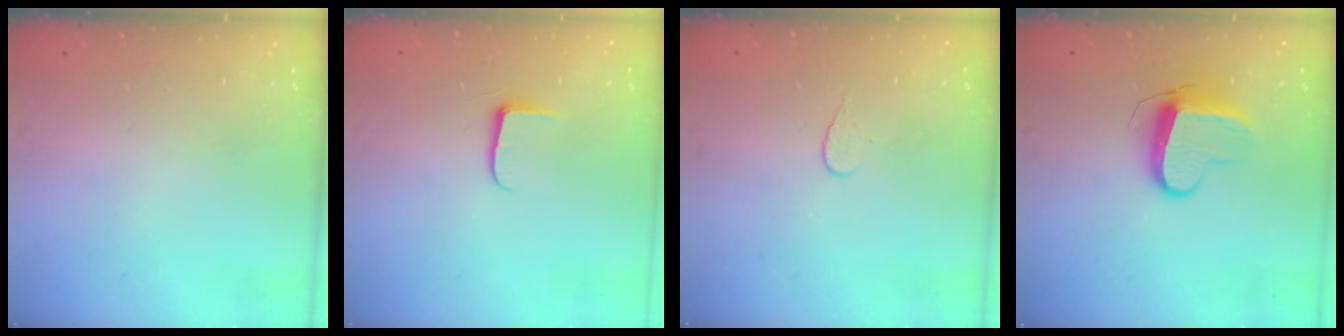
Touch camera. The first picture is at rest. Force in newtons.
{"total": 5.8, "press": 5.8, "slide": 0.9}
{"total": 3.9, "press": 3.9, "slide": 0.3}
{"total": 9.5, "press": 9.5, "slide": 0.2}